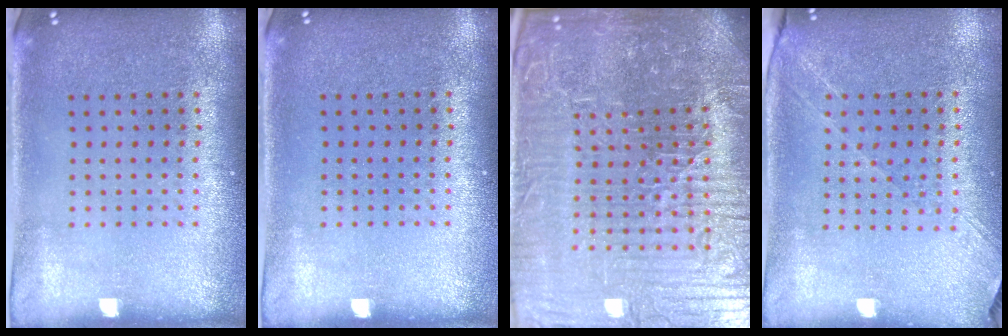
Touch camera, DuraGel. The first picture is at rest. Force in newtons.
{"total": 0.0}
{"total": 7.5, "press": 6.7, "slide": 3.3}
{"total": 1.3, "press": 1.2, "slide": 0.5}